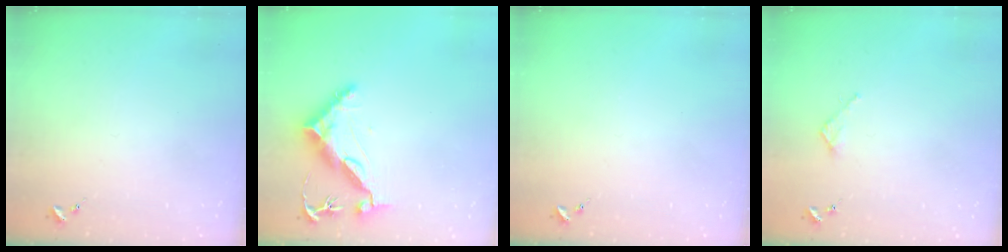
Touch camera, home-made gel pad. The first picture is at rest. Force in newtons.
{"total": 10.5, "press": 10.4, "slide": 1.1}
{"total": 0.0}
{"total": 2.7, "press": 2.7, "slide": 0.2}